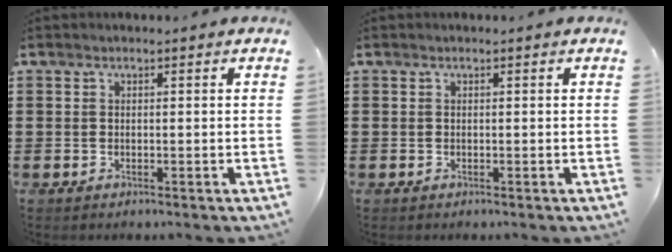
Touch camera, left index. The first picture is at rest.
{"total": 0.0}